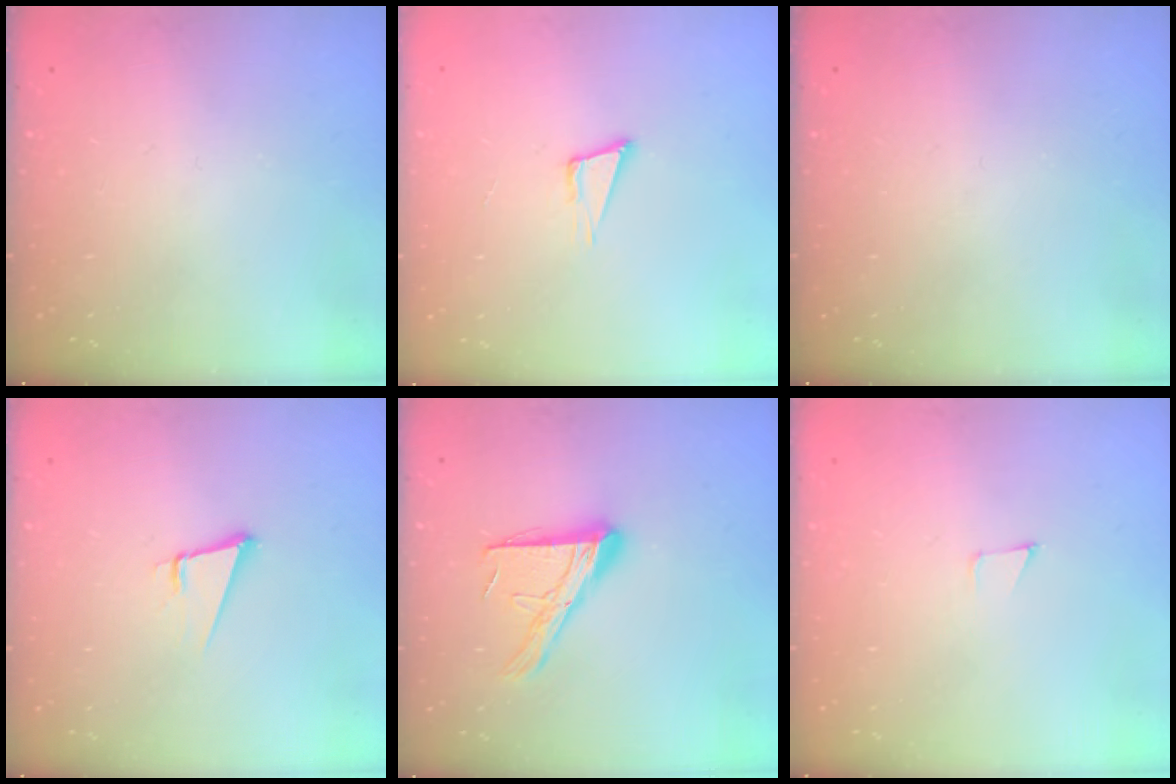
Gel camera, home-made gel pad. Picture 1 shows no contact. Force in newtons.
{"total": 5.1, "press": 3.9, "slide": 3.2}
{"total": 0.0}
{"total": 4.8, "press": 3.6, "slide": 3.1}
{"total": 13.9, "press": 13.9, "slide": 1.2}
{"total": 2.6, "press": 2.6, "slide": 0.2}